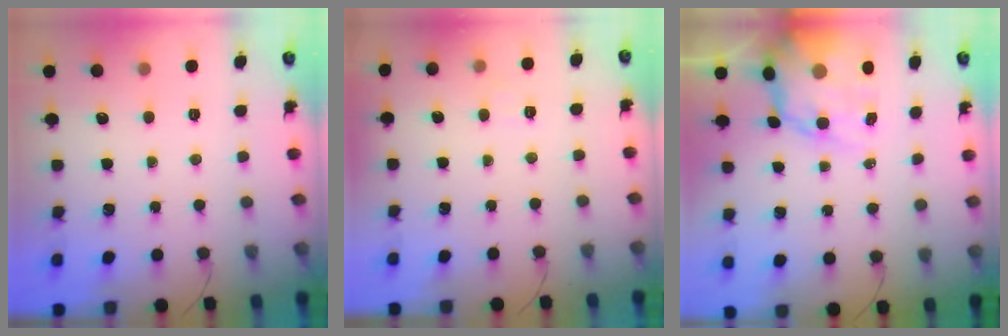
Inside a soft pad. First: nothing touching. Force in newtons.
{"total": 4.1, "press": 4.0, "slide": 1.0}
{"total": 10.2, "press": 9.7, "slide": 3.1}